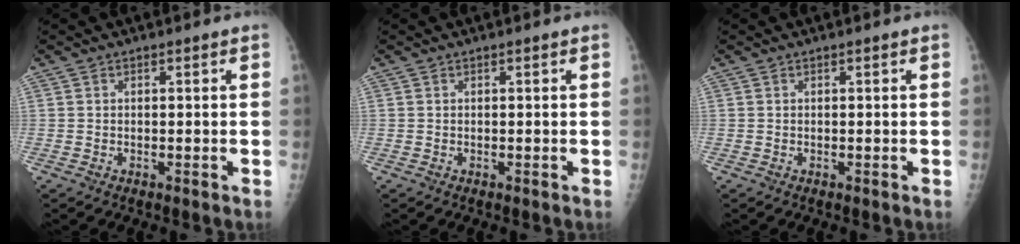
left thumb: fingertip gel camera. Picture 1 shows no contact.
{"total": 0.0}
{"total": 0.0}